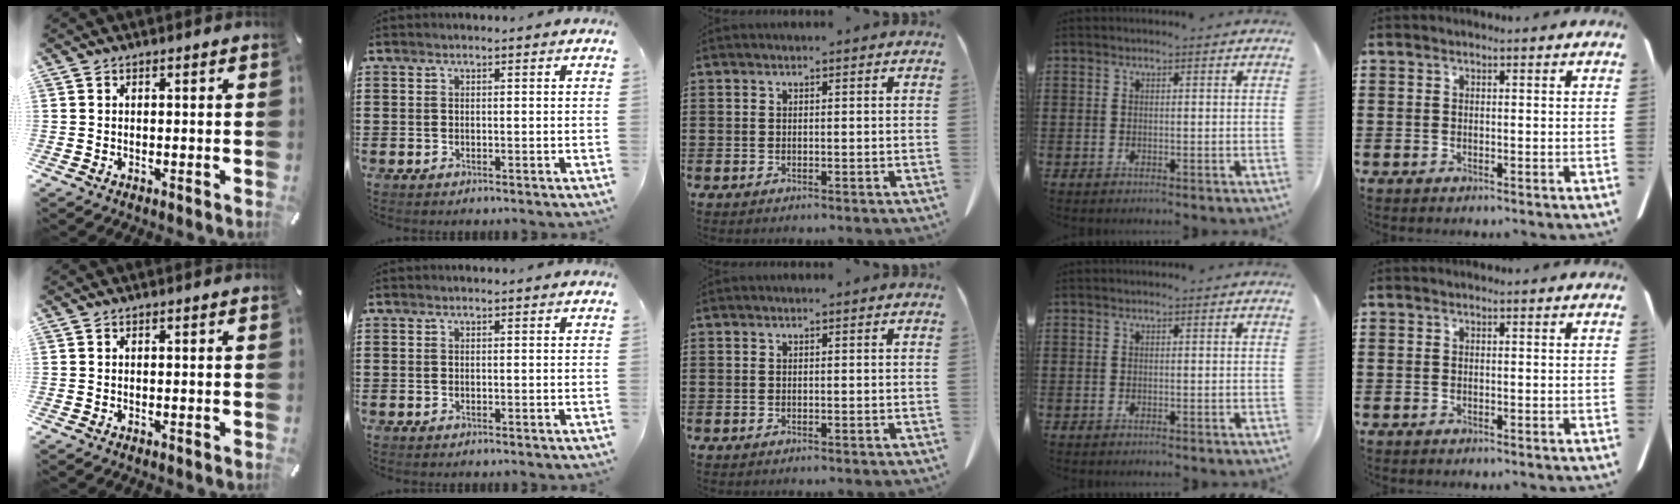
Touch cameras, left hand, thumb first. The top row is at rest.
{}